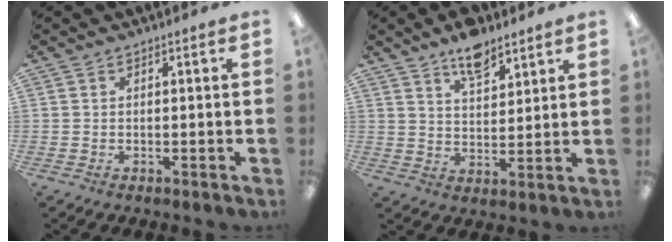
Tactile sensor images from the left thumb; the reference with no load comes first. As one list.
[{"total": 4.6, "force": [3.5, 2.0, 2.4], "torque": [-0.029, -0.017, 0.058]}]